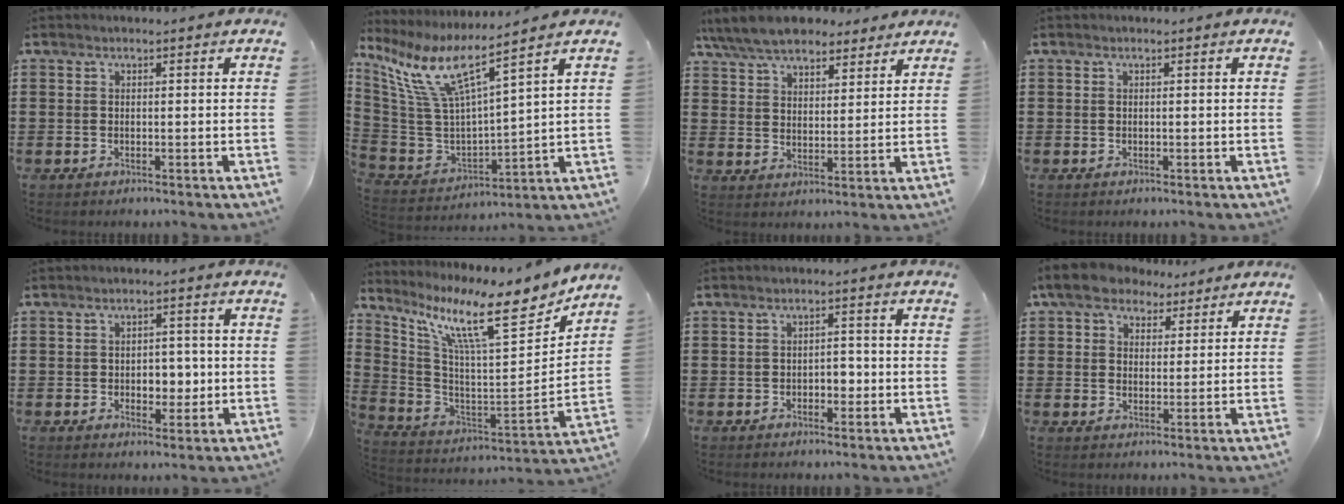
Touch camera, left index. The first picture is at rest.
{"total": 10.2, "force": [6.4, 1.4, 7.7], "torque": [-0.188, -0.047, 0.103]}
{"total": 8.2, "force": [7.1, 2.7, 3.2], "torque": [-0.089, -0.010, 0.131]}
{"total": 0.0}
{"total": 4.3, "force": [-0.4, 2.9, 3.2], "torque": [-0.051, 0.000, -0.016]}
{"total": 13.1, "force": [9.4, 1.6, 9.0], "torque": [-0.192, -0.070, 0.147]}
{"total": 2.5, "force": [-0.8, 1.5, 1.8], "torque": [-0.039, 0.005, -0.020]}
{"total": 6.4, "force": [4.6, 3.7, 2.5], "torque": [-0.064, 0.003, 0.083]}